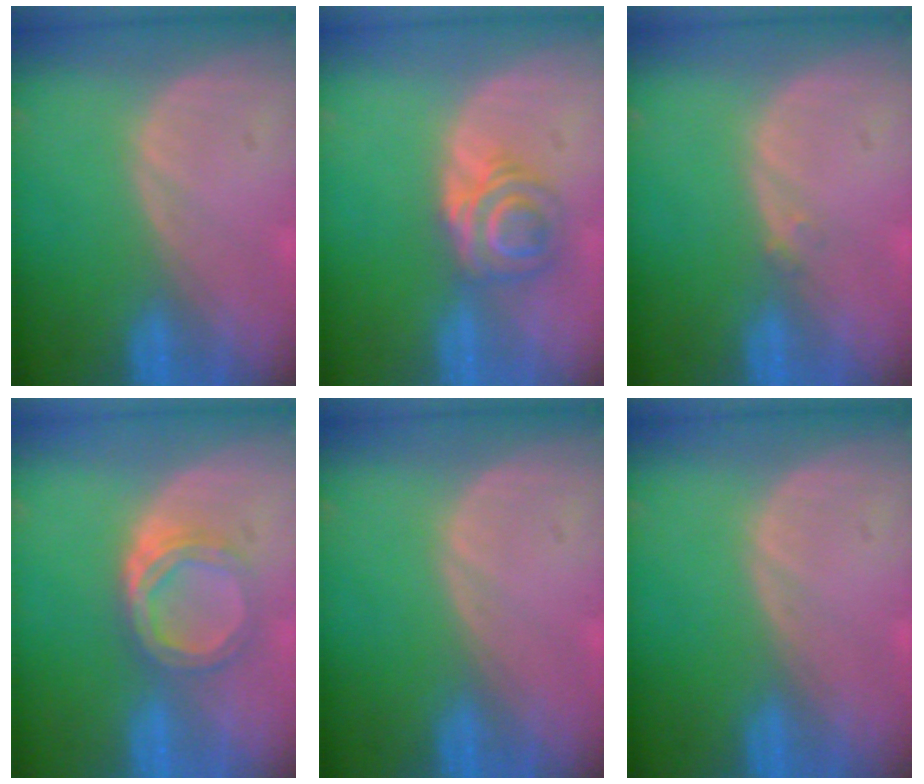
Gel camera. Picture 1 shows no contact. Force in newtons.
{"total": 6.1, "press": 5.2, "slide": 3.2}
{"total": 0.8, "press": 0.7, "slide": 0.4}
{"total": 5.6, "press": 4.9, "slide": 2.7}
{"total": 0.0}
{"total": 0.0}